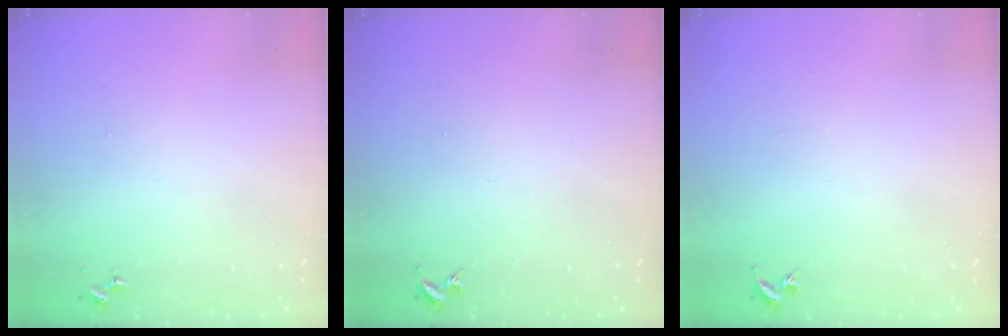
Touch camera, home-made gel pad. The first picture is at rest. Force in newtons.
{"total": 0.0}
{"total": 0.0}